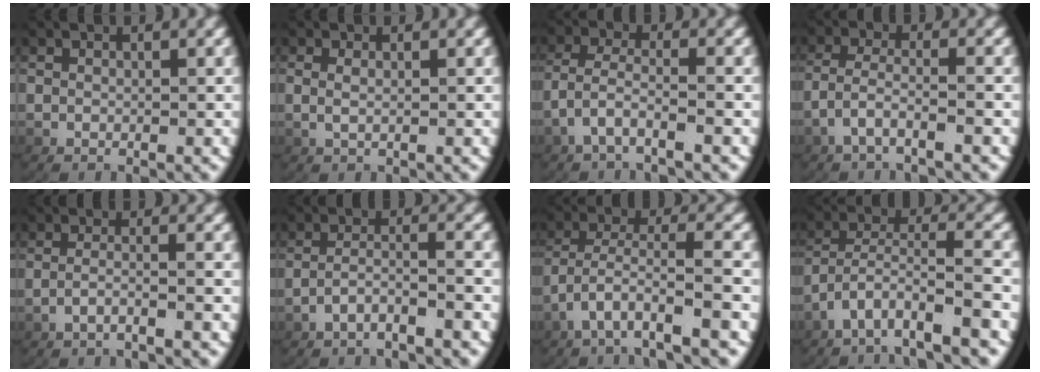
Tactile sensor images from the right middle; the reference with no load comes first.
{"total": 1.0, "force": [0.3, 0.1, 0.9], "torque": [-0.028, -0.008, 0.013]}
{"total": 3.0, "force": [-1.8, 1.0, 2.1], "torque": [-0.057, -0.019, -0.022]}
{"total": 3.0, "force": [-2.1, 0.7, 2.1], "torque": [-0.054, -0.015, -0.029]}
{"total": 2.2, "force": [-1.6, -0.3, 1.4], "torque": [-0.045, -0.008, -0.022]}
{"total": 3.2, "force": [-2.7, 0.1, 1.7], "torque": [-0.042, -0.011, -0.041]}
{"total": 3.8, "force": [-1.6, 1.0, 3.3], "torque": [-0.081, -0.020, -0.012]}
{"total": 4.2, "force": [-2.3, 1.3, 3.3], "torque": [-0.078, -0.017, -0.028]}